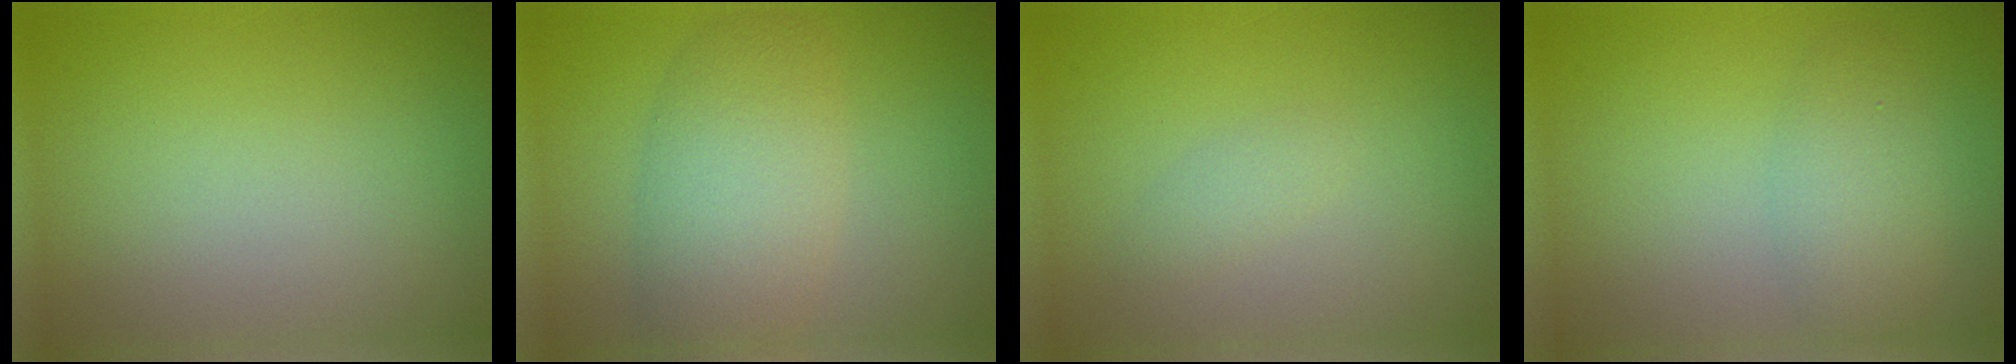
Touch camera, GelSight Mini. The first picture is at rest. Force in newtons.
{"total": 5.5, "press": 5.5, "slide": 0.3}
{"total": 1.1, "press": 1.1, "slide": 0.1}
{"total": 2.8, "press": 2.8, "slide": 0.1}